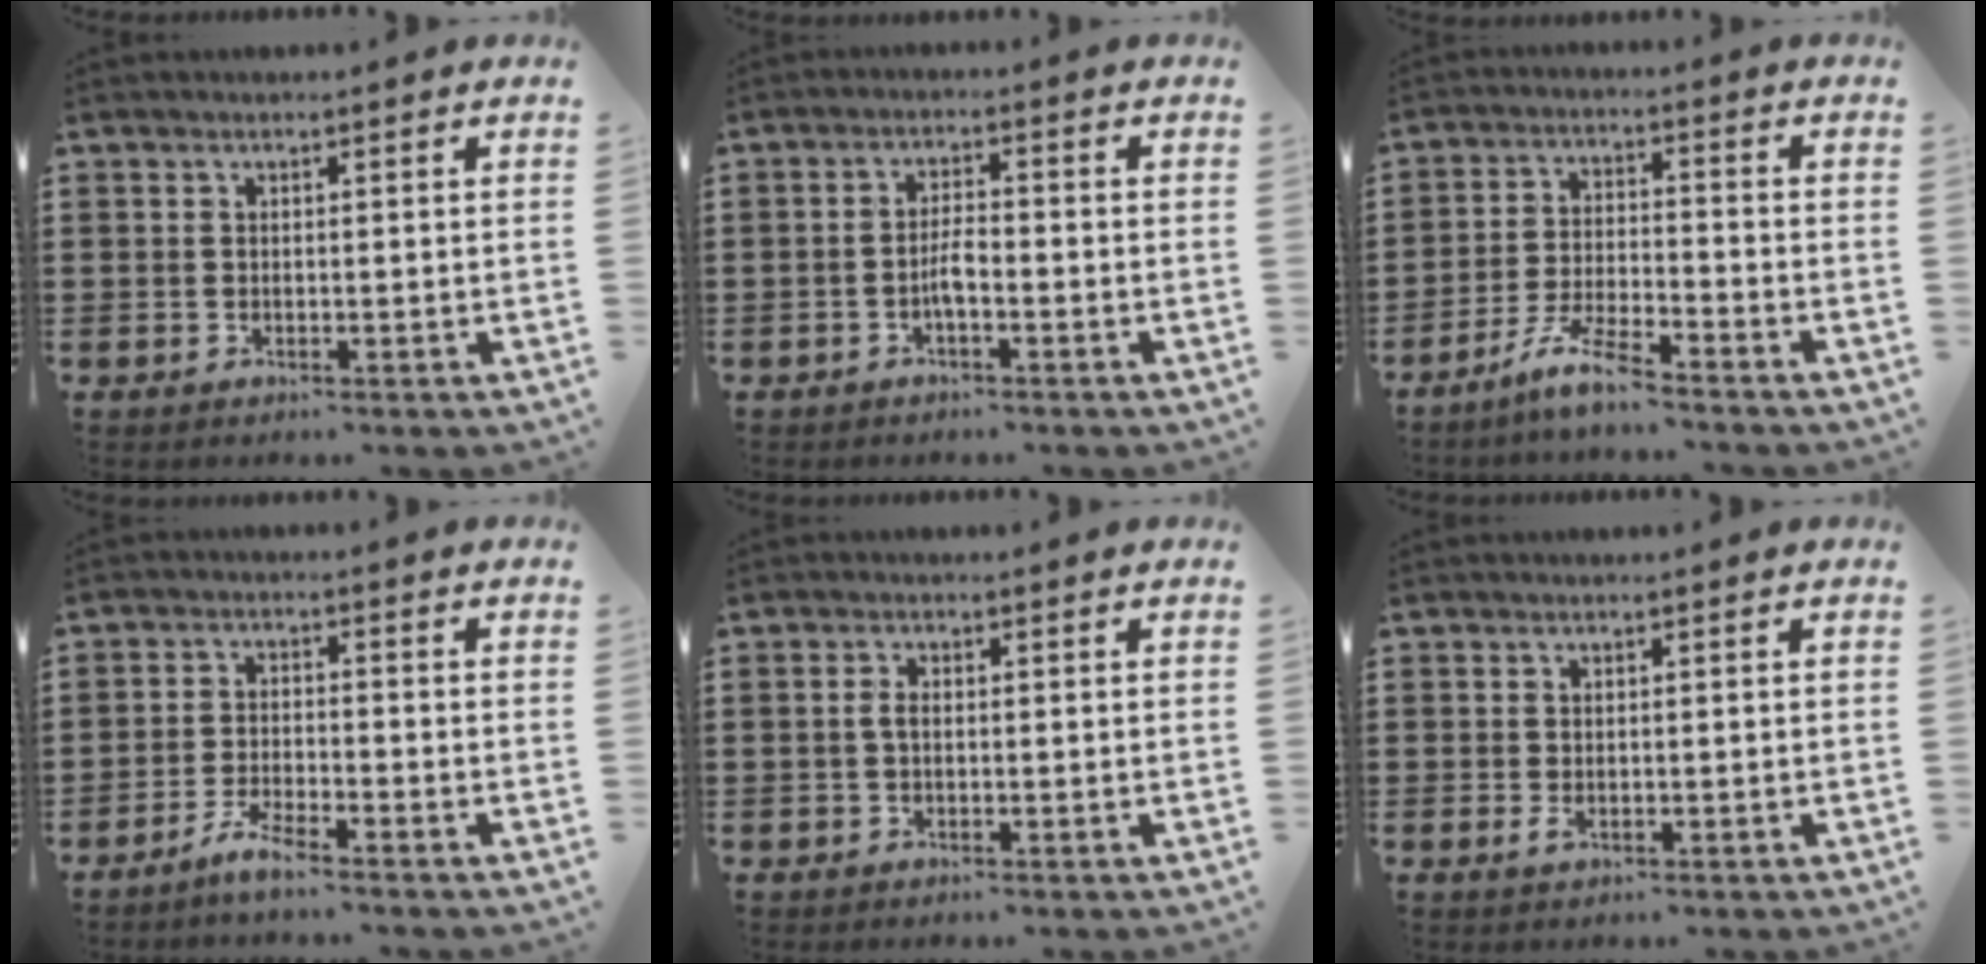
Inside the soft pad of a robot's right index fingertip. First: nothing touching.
{"total": 3.2, "force": [-1.2, 0.7, 2.8], "torque": [-0.066, 0.000, -0.028]}
{"total": 6.3, "force": [-5.4, 0.1, 3.3], "torque": [-0.081, -0.010, -0.107]}
{"total": 3.5, "force": [-3.1, 0.0, 1.6], "torque": [-0.043, -0.001, -0.062]}
{"total": 1.6, "force": [-0.2, 0.8, 1.4], "torque": [-0.035, -0.001, -0.006]}
{"total": 0.9, "force": [-0.2, 0.4, 0.8], "torque": [-0.022, -0.004, -0.006]}